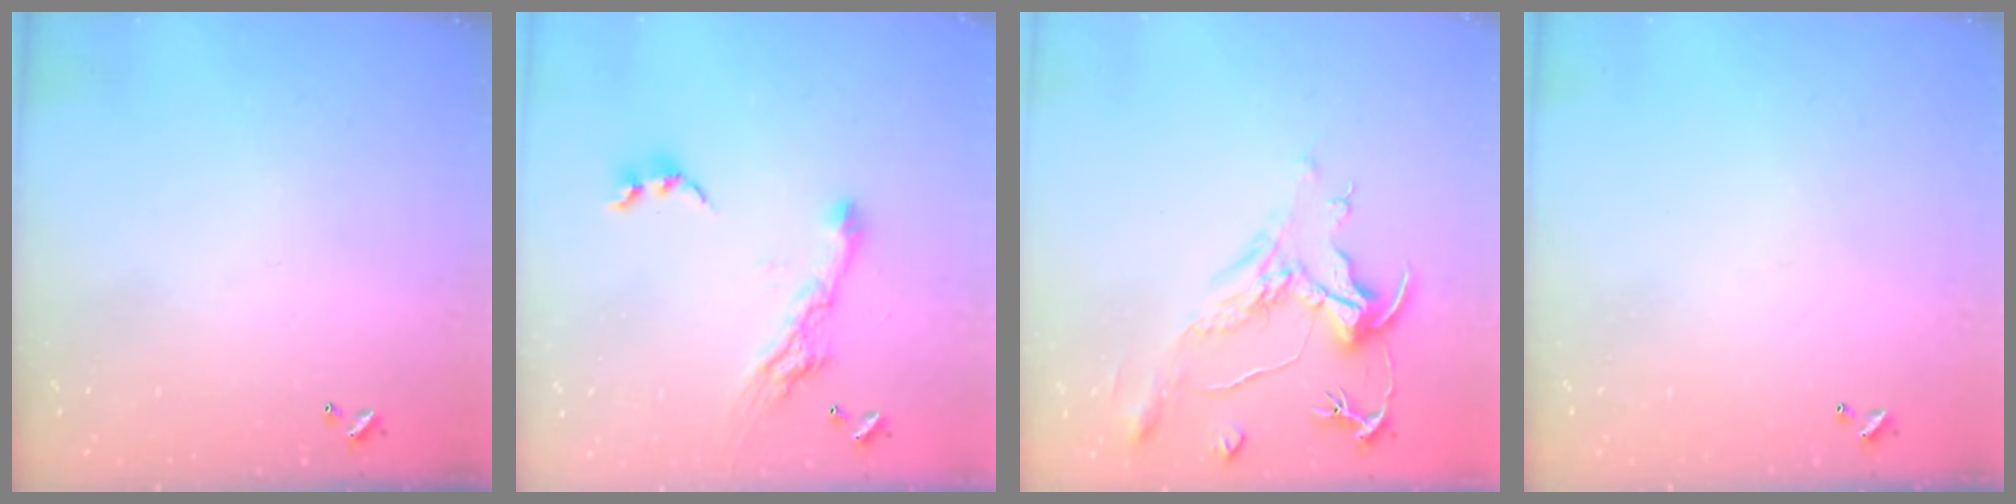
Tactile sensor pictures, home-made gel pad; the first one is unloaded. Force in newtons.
{"total": 9.2, "press": 9.1, "slide": 1.0}
{"total": 2.1, "press": 1.7, "slide": 1.3}
{"total": 0.0}